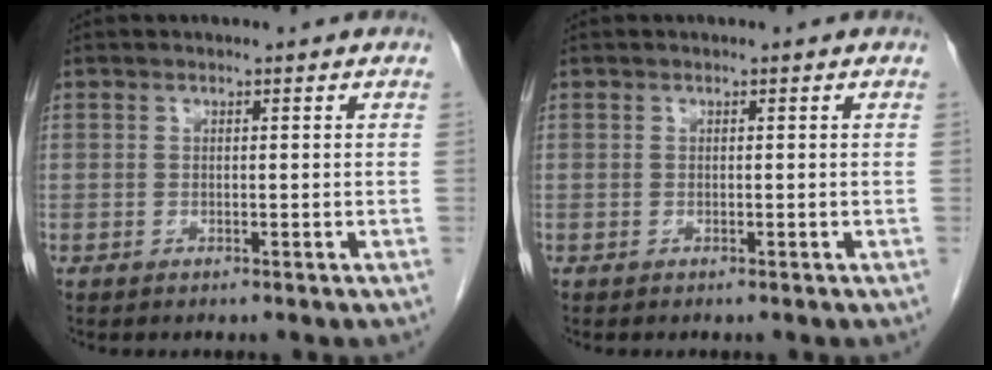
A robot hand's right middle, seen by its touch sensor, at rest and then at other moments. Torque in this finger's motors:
{"motor_torque": [-0.06, -0.40, 0.00, 0.00]}